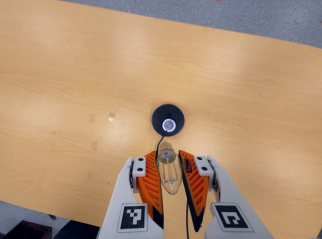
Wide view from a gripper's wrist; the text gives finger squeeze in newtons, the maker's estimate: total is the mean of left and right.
{"total": 19.8, "left": 21.8, "right": 17.9}